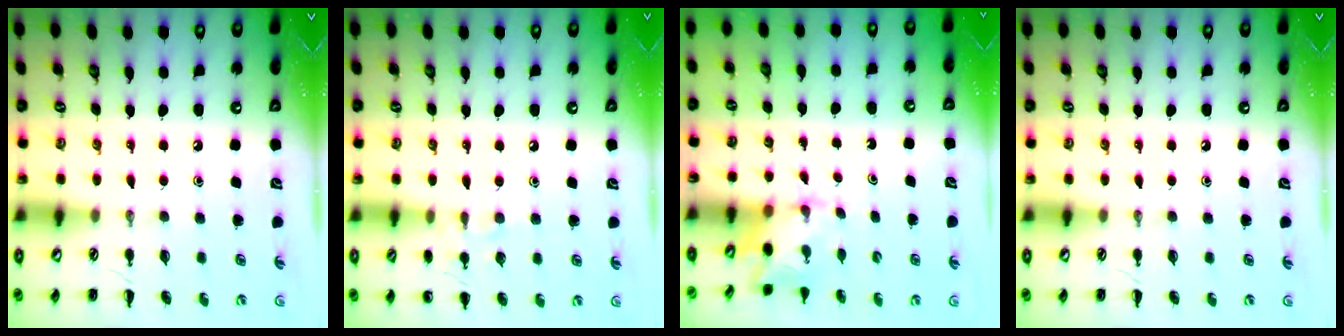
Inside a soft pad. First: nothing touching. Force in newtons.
{"total": 7.0, "press": 6.7, "slide": 2.0}
{"total": 2.5, "press": 2.4, "slide": 0.9}
{"total": 0.0}